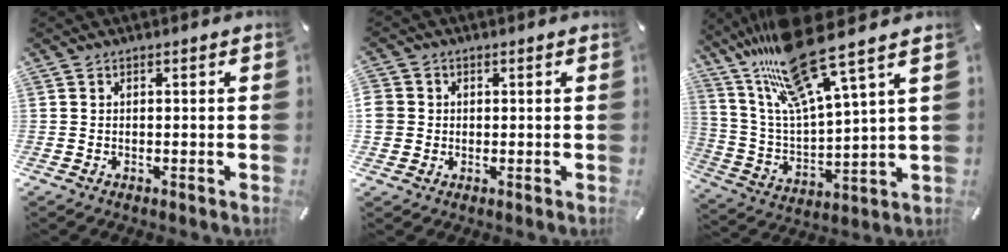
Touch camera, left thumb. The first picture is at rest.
{"total": 3.9, "force": [0.5, 3.9, 0.3], "torque": [-0.002, 0.006, 0.010]}
{"total": 20.4, "force": [14.6, 5.1, 13.4], "torque": [-0.283, -0.089, 0.242]}